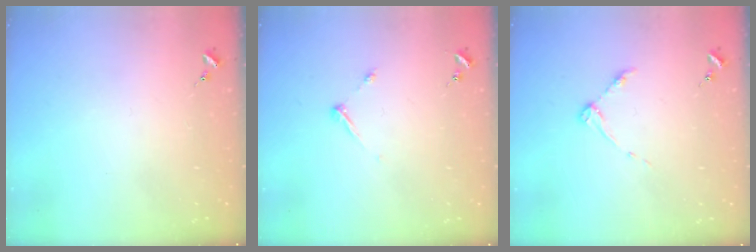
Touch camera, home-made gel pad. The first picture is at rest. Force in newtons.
{"total": 4.8, "press": 4.8, "slide": 0.6}
{"total": 4.9, "press": 4.8, "slide": 0.7}